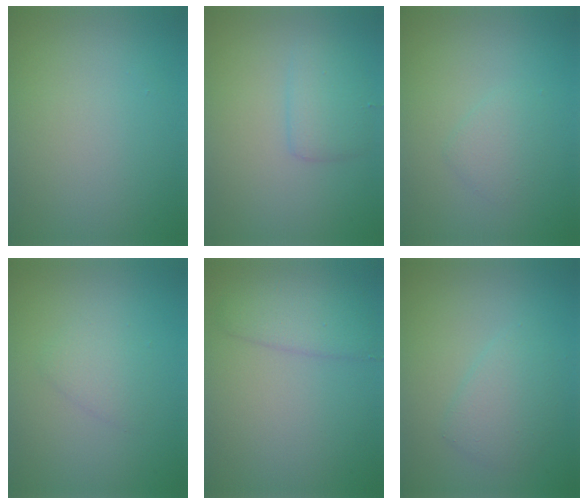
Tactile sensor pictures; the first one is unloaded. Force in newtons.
{"total": 2.1, "press": 2.1, "slide": 0.2}
{"total": 1.4, "press": 1.4, "slide": 0.1}
{"total": 1.6, "press": 1.6, "slide": 0.1}
{"total": 2.9, "press": 2.9, "slide": 0.1}
{"total": 2.4, "press": 2.4, "slide": 0.1}